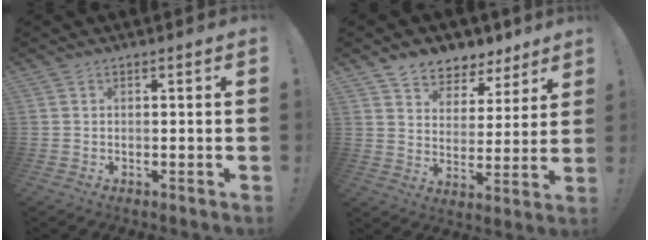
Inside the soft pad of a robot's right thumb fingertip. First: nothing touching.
{"total": 7.2, "force": [5.5, 4.5, 1.1], "torque": [-0.022, -0.048, 0.106]}